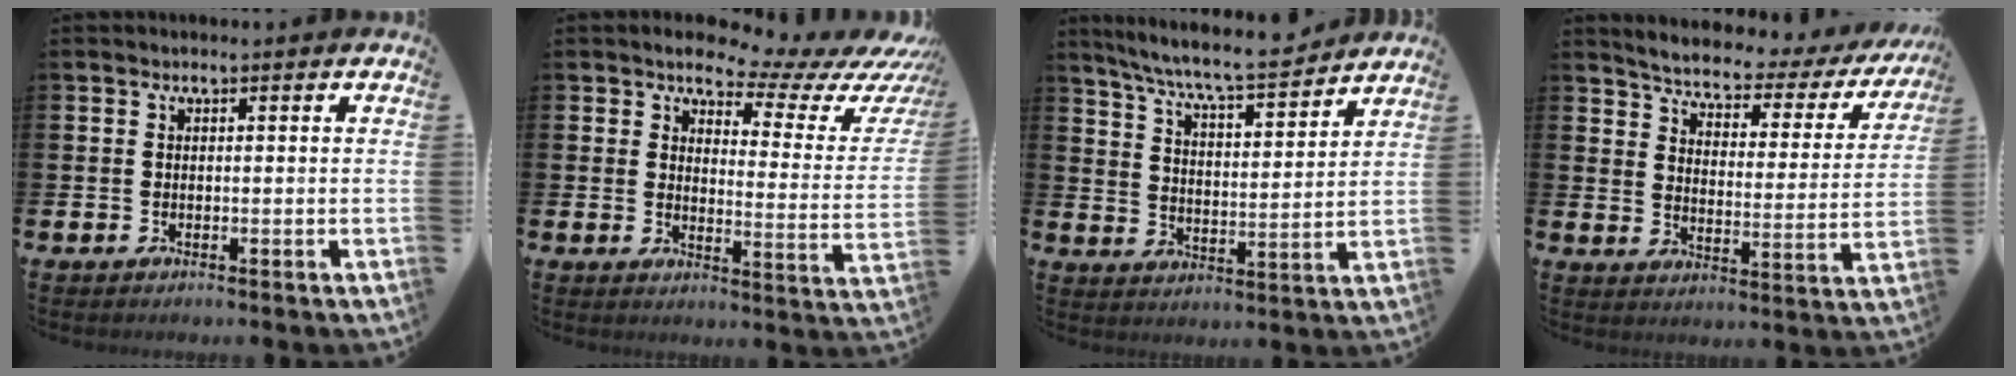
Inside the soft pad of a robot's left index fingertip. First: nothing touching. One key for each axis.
{"total": 5.4, "fx": 4.6, "fy": 1.8, "fz": 2.1, "tx": -0.044, "ty": -0.041, "tz": 0.069}
{"total": 7.9, "fx": 7.4, "fy": 0.3, "fz": 2.8, "tx": -0.085, "ty": -0.051, "tz": 0.128}
{"total": 4.6, "fx": 4.2, "fy": 1.2, "fz": 1.5, "tx": -0.054, "ty": -0.033, "tz": 0.063}